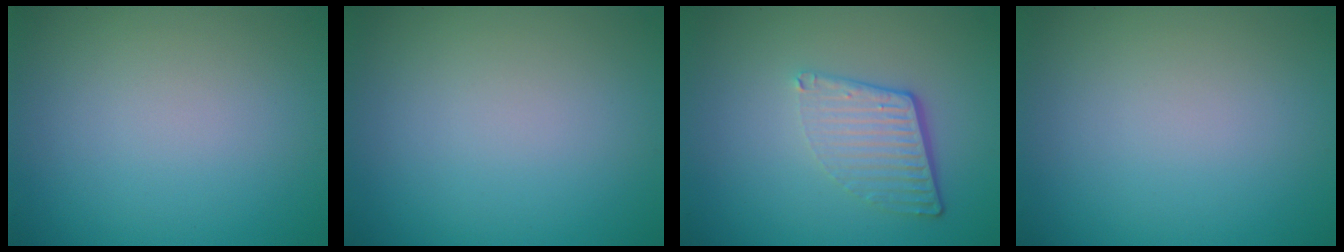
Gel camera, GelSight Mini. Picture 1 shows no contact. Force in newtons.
{"total": 0.0}
{"total": 4.2, "press": 2.7, "slide": 3.2}
{"total": 0.0}